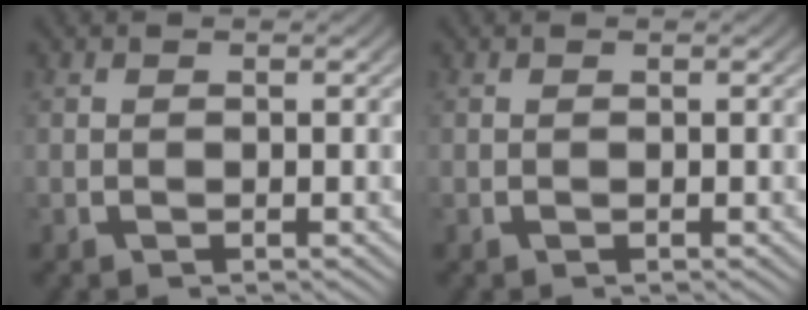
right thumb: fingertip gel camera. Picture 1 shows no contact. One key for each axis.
{"total": 0.0}